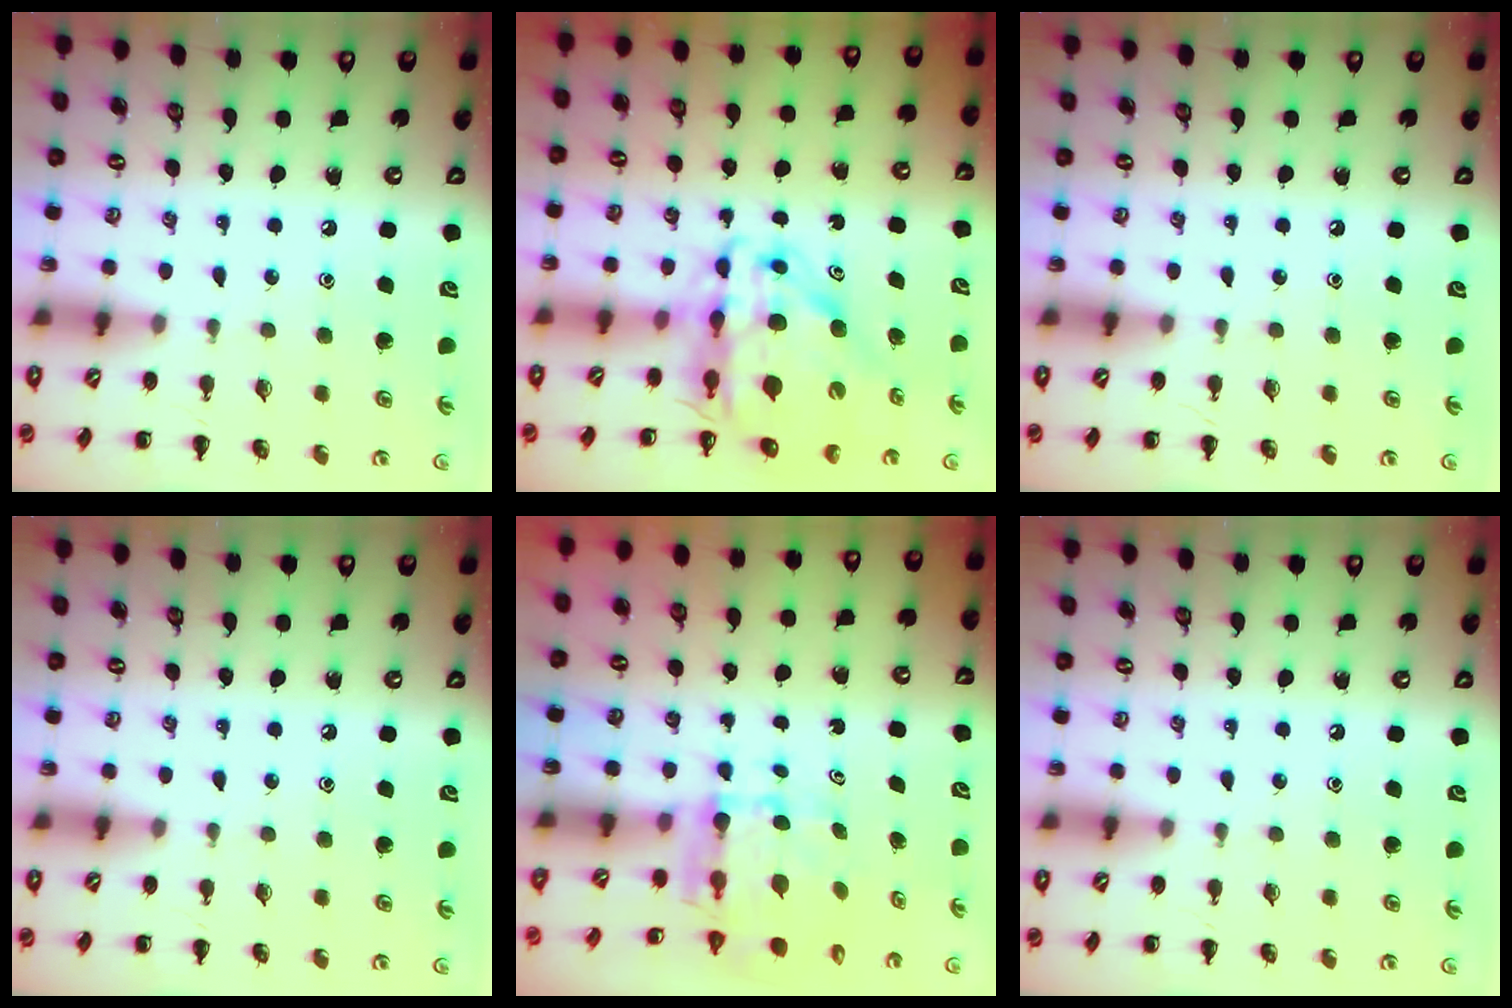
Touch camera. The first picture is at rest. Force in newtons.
{"total": 15.1, "press": 14.5, "slide": 4.3}
{"total": 0.0}
{"total": 0.0}
{"total": 5.7, "press": 5.6, "slide": 1.1}
{"total": 0.0}